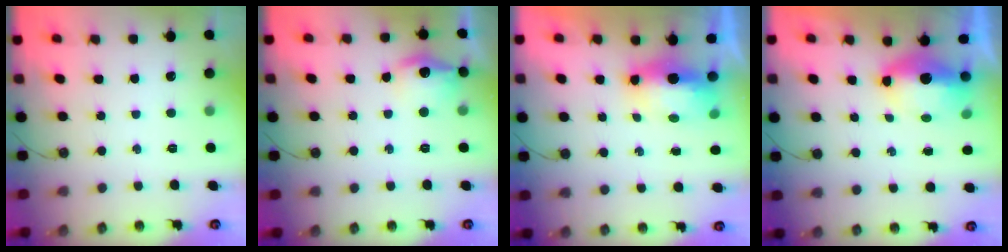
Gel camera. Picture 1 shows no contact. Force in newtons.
{"total": 12.1, "press": 12.0, "slide": 0.9}
{"total": 7.4, "press": 7.4, "slide": 0.6}
{"total": 7.3, "press": 7.1, "slide": 1.6}